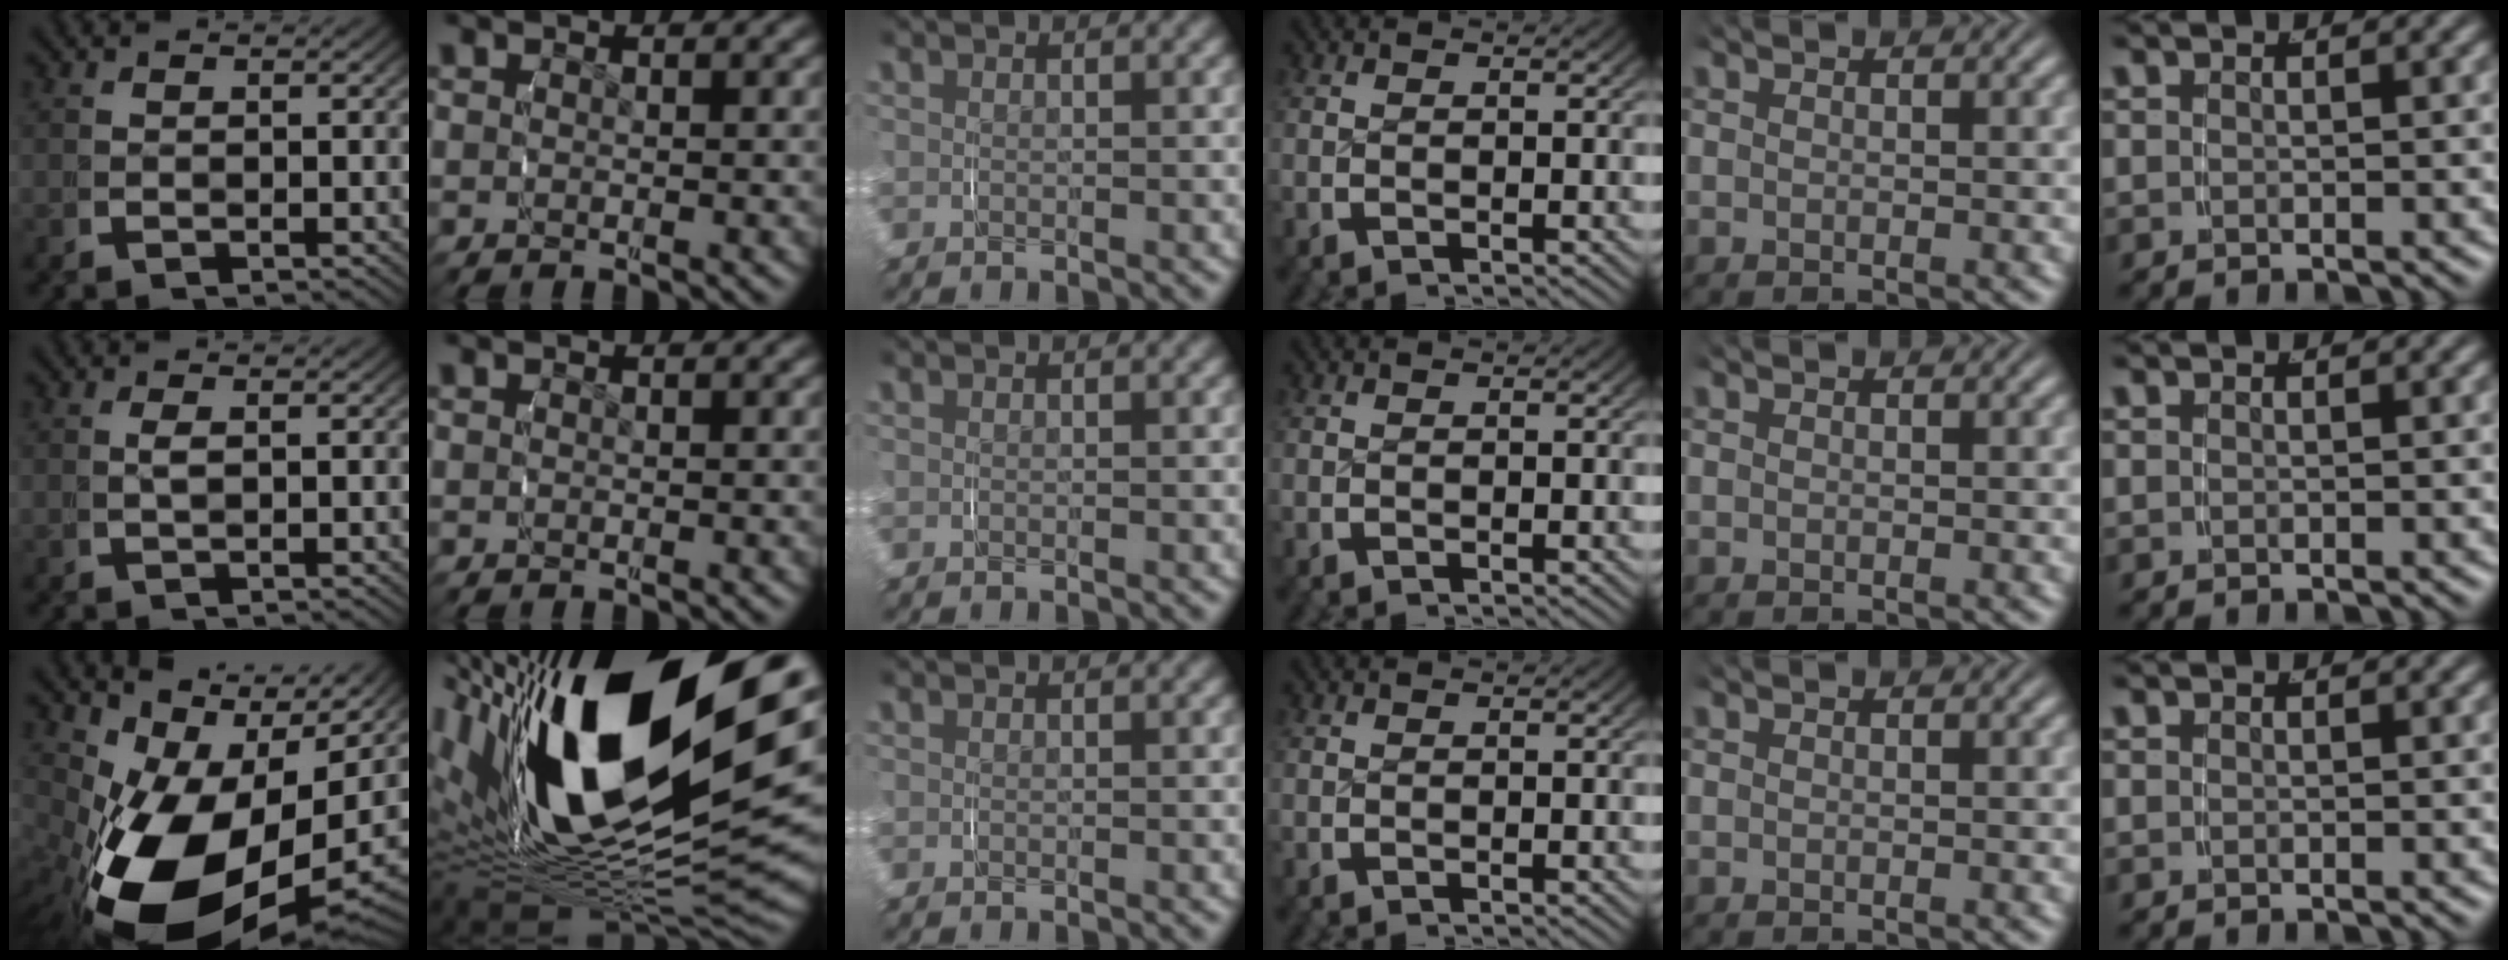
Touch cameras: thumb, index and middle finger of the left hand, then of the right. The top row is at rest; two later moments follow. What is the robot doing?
{"motion": "grasp_and_lifting", "object": "fork"}